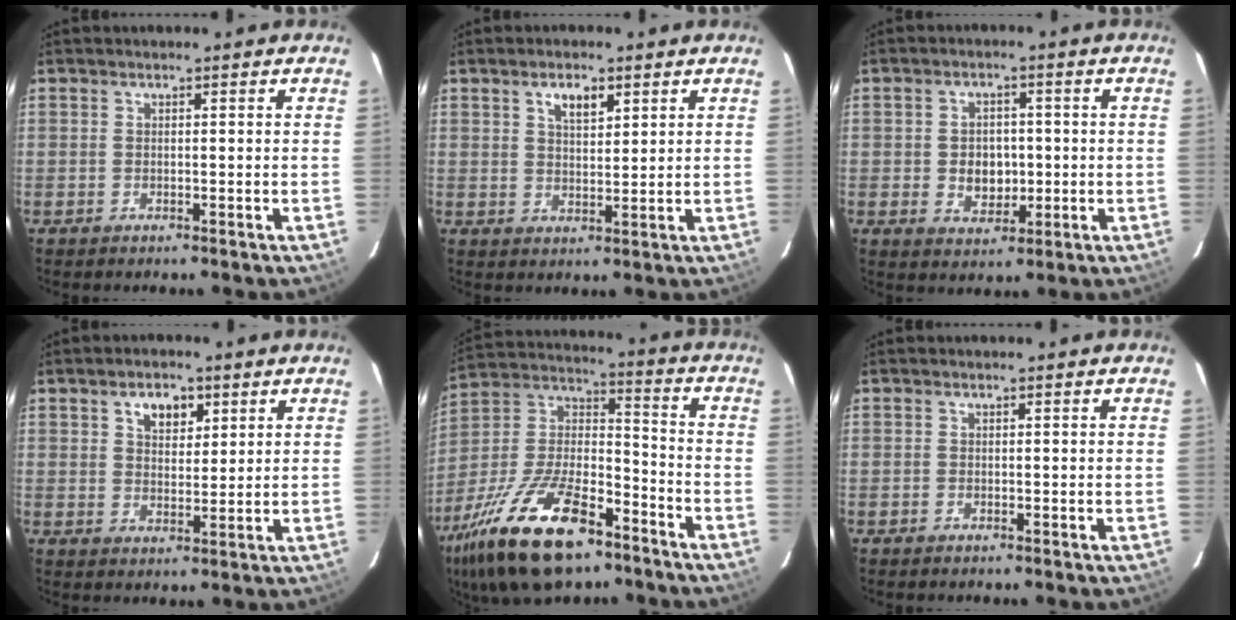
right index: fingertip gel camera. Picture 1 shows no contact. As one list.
[{"total": 4.2, "force": [2.3, 1.9, 3.0], "torque": [-0.051, 0.006, 0.042]}, {"total": 5.7, "force": [-0.5, 4.6, 3.3], "torque": [-0.063, 0.004, 0.000]}, {"total": 5.1, "force": [2.6, 3.1, 3.1], "torque": [-0.045, 0.006, 0.046]}, {"total": 24.6, "force": [-15.1, 10.2, 16.5], "torque": [-0.338, -0.015, -0.263]}, {"total": 0.0}]